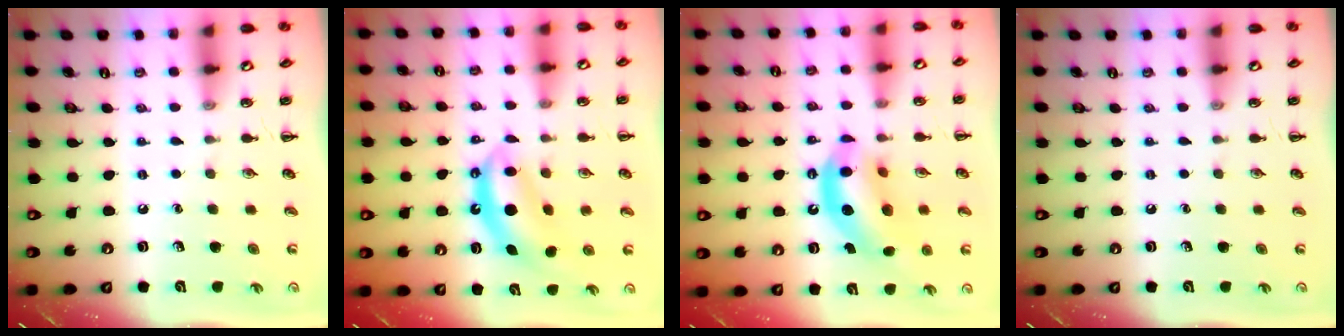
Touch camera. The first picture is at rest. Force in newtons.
{"total": 8.9, "press": 8.8, "slide": 1.4}
{"total": 13.6, "press": 13.1, "slide": 3.7}
{"total": 0.0}